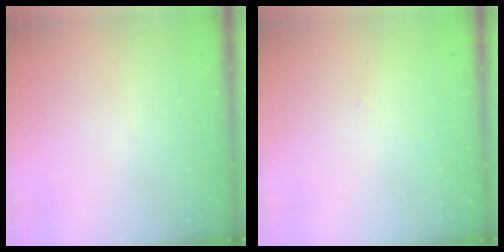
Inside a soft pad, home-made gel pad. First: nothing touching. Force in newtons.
{"total": 3.2, "press": 3.2, "slide": 0.4}